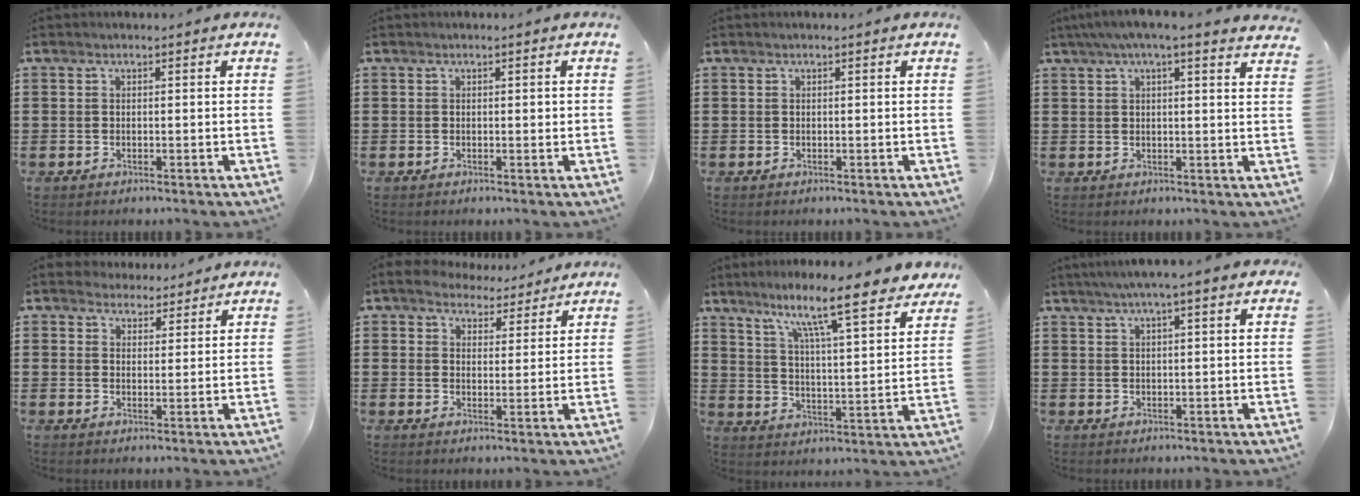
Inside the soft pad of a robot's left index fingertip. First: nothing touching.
{"total": 0.6, "force": [0.1, 0.2, 0.6], "torque": [-0.011, 0.001, 0.002]}
{"total": 0.0}
{"total": 4.0, "force": [3.1, -0.1, 2.5], "torque": [-0.058, -0.004, 0.053]}
{"total": 3.5, "force": [3.1, 1.5, 0.0], "torque": [-0.013, 0.003, 0.060]}
{"total": 5.1, "force": [4.8, 1.6, 0.9], "torque": [-0.038, -0.009, 0.088]}
{"total": 10.6, "force": [8.6, 0.6, 6.2], "torque": [-0.126, -0.059, 0.134]}
{"total": 3.7, "force": [2.4, 0.1, 2.9], "torque": [-0.060, 0.006, 0.041]}